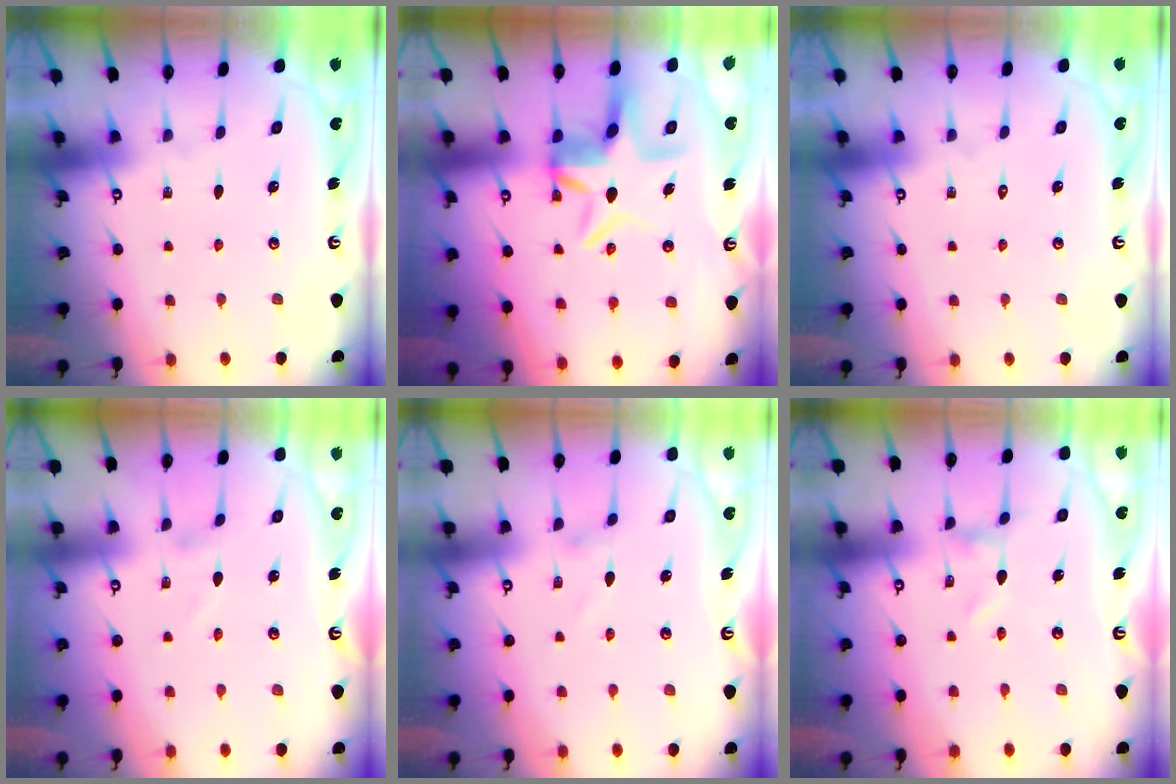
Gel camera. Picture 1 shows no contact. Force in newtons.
{"total": 7.9, "press": 7.4, "slide": 2.6}
{"total": 1.6, "press": 1.6, "slide": 0.1}
{"total": 1.4, "press": 1.4, "slide": 0.2}
{"total": 1.2, "press": 1.2, "slide": 0.1}
{"total": 0.0}